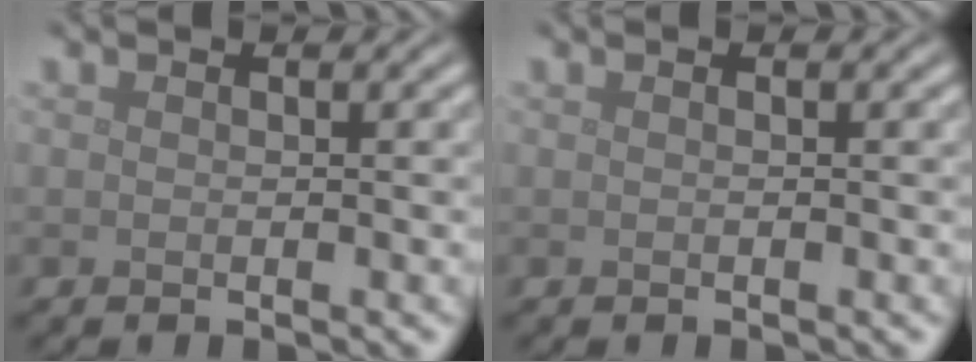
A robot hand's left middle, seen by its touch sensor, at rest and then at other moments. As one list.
[{"total": 0.7, "force": [0.1, 0.2, 0.7], "torque": [-0.008, 0.001, -0.003]}]